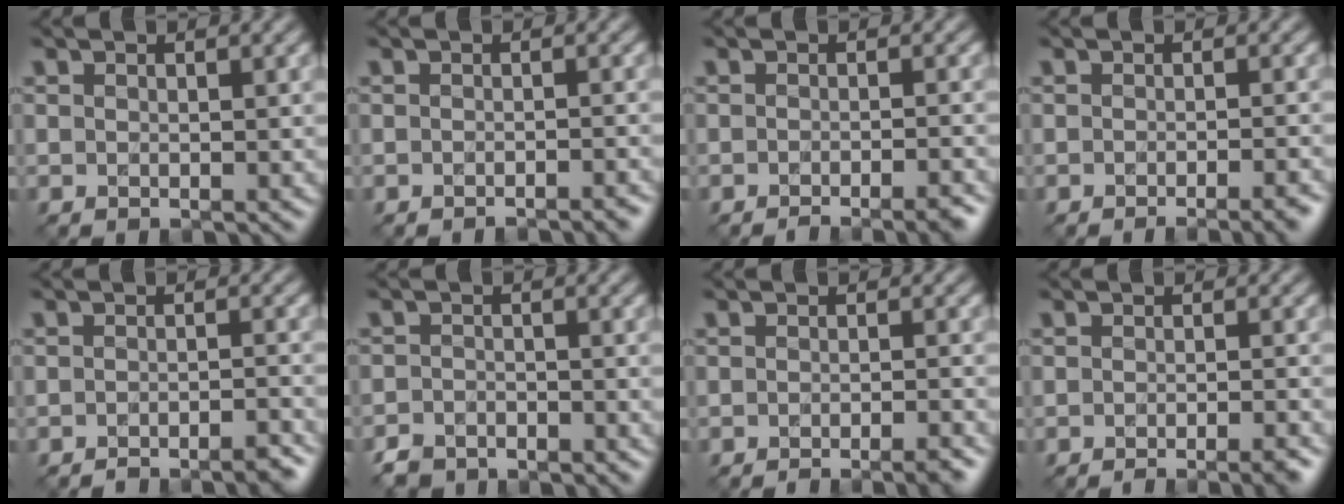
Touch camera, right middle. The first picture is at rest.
{"total": 1.7, "force": [-1.5, 0.2, 0.6], "torque": [0.006, 0.005, -0.020]}
{"total": 3.5, "force": [-2.6, 0.6, 2.2], "torque": [-0.028, 0.004, -0.038]}
{"total": 3.8, "force": [-2.4, 1.0, 2.8], "torque": [-0.024, 0.007, -0.028]}
{"total": 2.7, "force": [-2.5, 0.4, 1.1], "torque": [-0.006, 0.005, -0.037]}
{"total": 2.8, "force": [-2.4, 1.3, 0.5], "torque": [-0.003, -0.002, -0.047]}
{"total": 3.0, "force": [-2.2, 0.5, 2.0], "torque": [-0.021, 0.002, -0.036]}
{"total": 3.4, "force": [-2.3, 0.7, 2.4], "torque": [-0.026, 0.004, -0.035]}